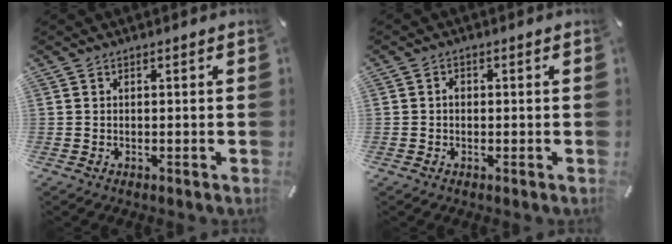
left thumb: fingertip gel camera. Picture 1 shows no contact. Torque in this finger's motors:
{"motor_torque": [0.38, 0.30, 0.17, -0.02, 0.00]}